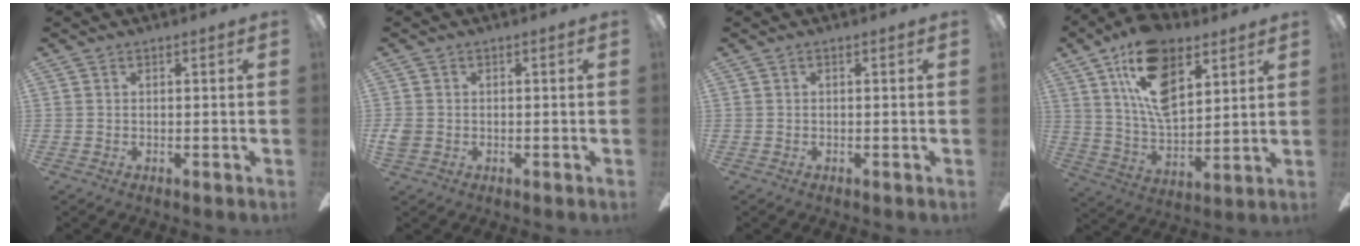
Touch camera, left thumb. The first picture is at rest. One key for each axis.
{"total": 2.5, "fx": -0.3, "fy": 2.2, "fz": 1.2, "tx": -0.019, "ty": 0.006, "tz": -0.003}
{"total": 0.0}
{"total": 18.2, "fx": 9.6, "fy": 9.8, "fz": 11.9, "tx": -0.227, "ty": -0.026, "tz": 0.172}